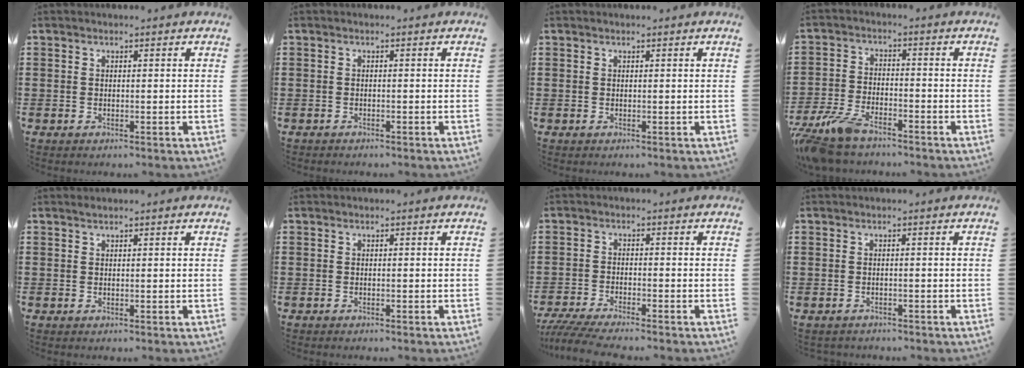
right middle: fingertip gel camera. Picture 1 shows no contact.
{"total": 0.5, "force": [-0.5, 0.1, 0.0], "torque": [-0.001, 0.001, -0.012]}
{"total": 0.0}
{"total": 6.9, "force": [-5.7, 1.9, 3.4], "torque": [-0.093, -0.004, -0.116]}
{"total": 0.5, "force": [0.5, -0.1, 0.2], "torque": [-0.004, -0.003, 0.009]}
{"total": 0.0}
{"total": 3.2, "force": [-2.8, -0.1, 1.5], "torque": [-0.040, -0.012, -0.060]}
{"total": 0.8, "force": [-0.7, 0.2, -0.1], "torque": [0.000, 0.001, -0.016]}